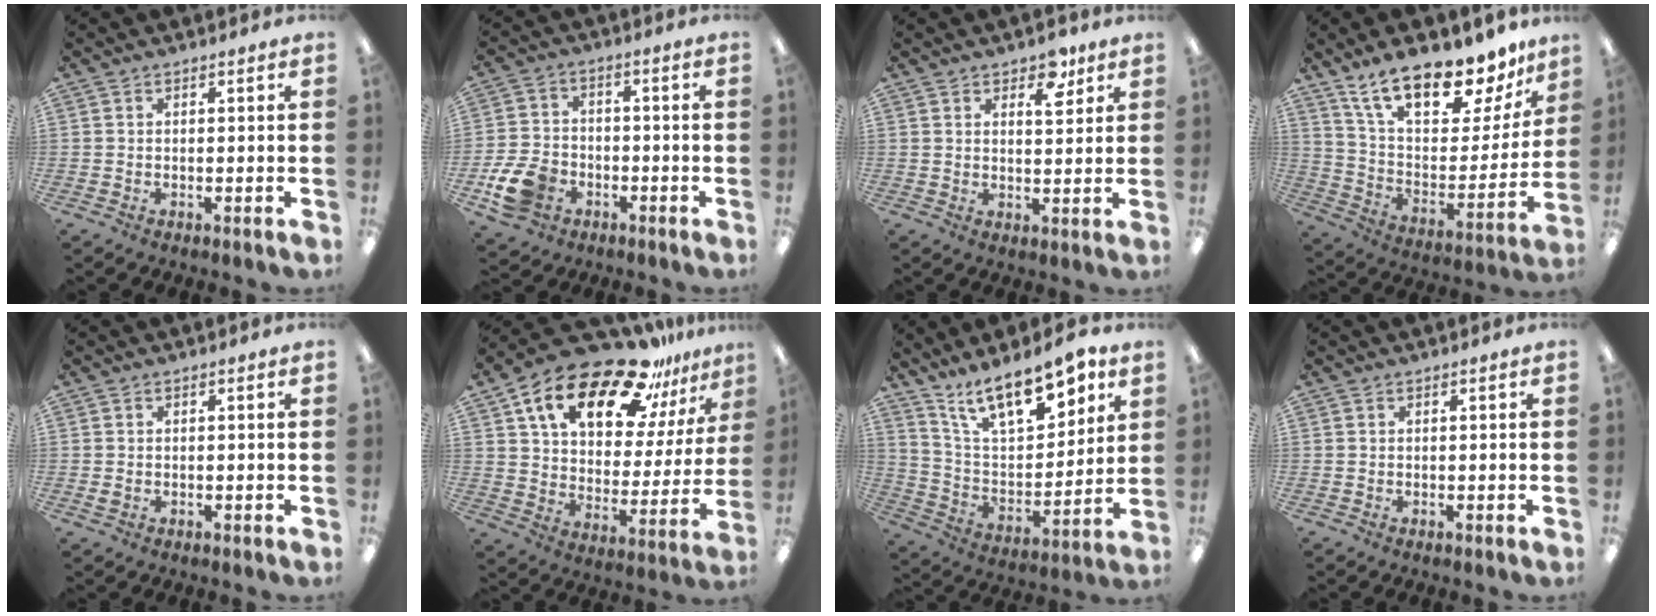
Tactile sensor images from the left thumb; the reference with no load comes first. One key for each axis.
{"total": 10.1, "fx": -4.5, "fy": 7.3, "fz": 5.3, "tx": -0.121, "ty": 0.027, "tz": -0.080}
{"total": 6.7, "fx": 4.4, "fy": 3.4, "fz": 3.7, "tx": -0.028, "ty": -0.021, "tz": 0.071}
{"total": 21.7, "fx": 16.7, "fy": 7.7, "fz": 11.4, "tx": -0.192, "ty": -0.110, "tz": 0.292}
{"total": 1.1, "fx": -0.2, "fy": 0.9, "fz": 0.6, "tx": -0.010, "ty": 0.003, "tz": -0.005}
{"total": 22.9, "fx": 15.9, "fy": 9.7, "fz": 13.3, "tx": -0.231, "ty": -0.096, "tz": 0.275}
{"total": 17.1, "fx": 12.6, "fy": 6.8, "fz": 9.4, "tx": -0.158, "ty": -0.075, "tz": 0.219}
{"total": 0.0}